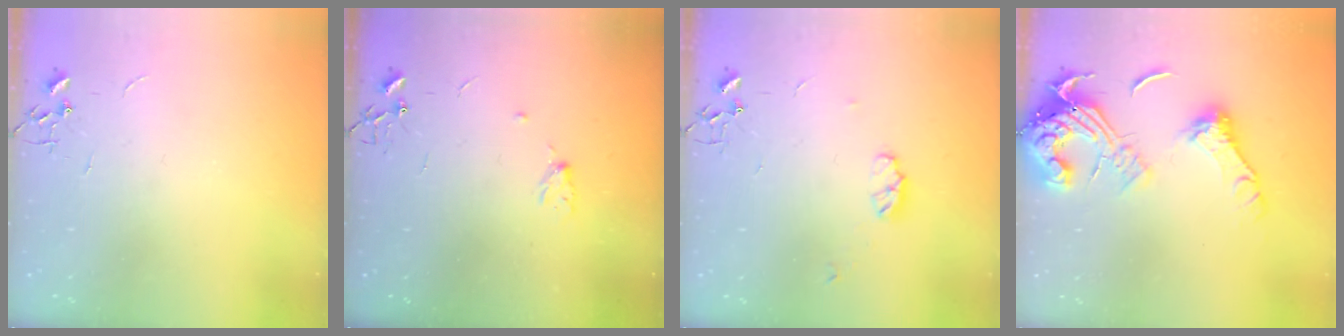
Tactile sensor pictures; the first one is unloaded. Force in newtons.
{"total": 6.2, "press": 5.4, "slide": 3.0}
{"total": 5.5, "press": 5.5, "slide": 0.8}
{"total": 16.7, "press": 16.6, "slide": 1.9}